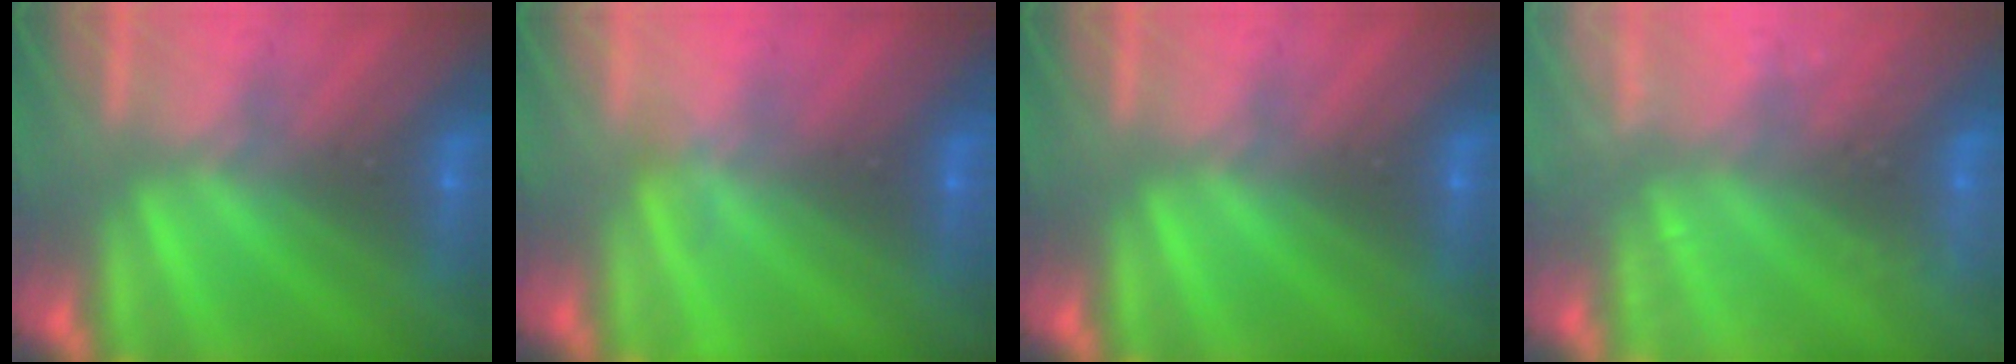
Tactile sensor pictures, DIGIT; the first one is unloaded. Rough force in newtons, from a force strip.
{"total": 3.6}
{"total": 0.0}
{"total": 2.6}